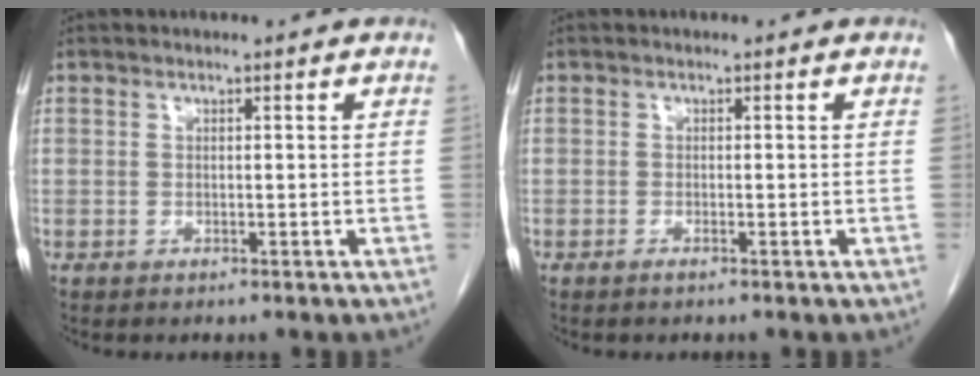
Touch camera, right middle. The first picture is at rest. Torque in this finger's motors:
{"motor_torque": [-0.01, 0.03, 0.01, 0.00]}